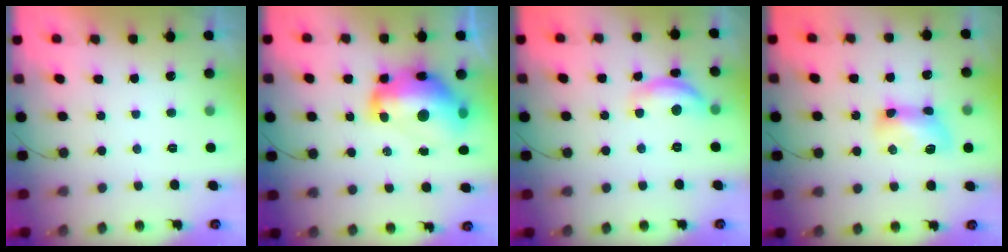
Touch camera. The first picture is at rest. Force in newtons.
{"total": 19.5, "press": 19.4, "slide": 2.1}
{"total": 11.0, "press": 11.0, "slide": 0.4}
{"total": 9.7, "press": 9.7, "slide": 0.8}